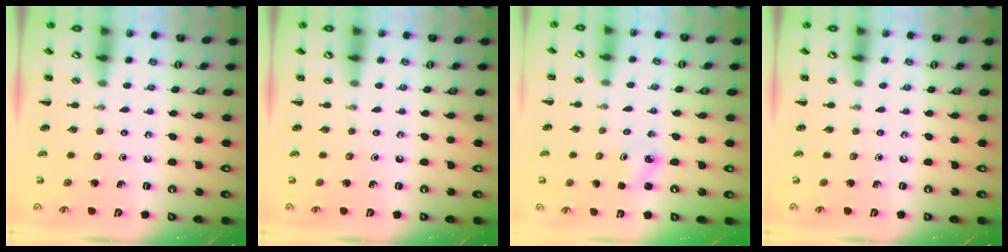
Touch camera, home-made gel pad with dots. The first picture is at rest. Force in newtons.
{"total": 0.0}
{"total": 1.9, "press": 1.8, "slide": 0.5}
{"total": 0.0}